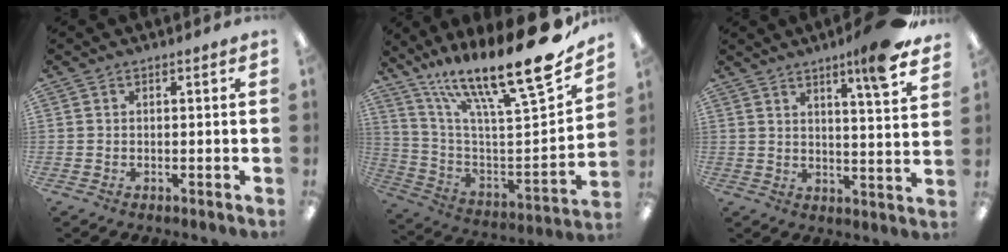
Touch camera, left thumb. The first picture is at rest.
{"total": 23.9, "force": [18.6, 3.4, 14.7], "torque": [-0.221, -0.146, 0.294]}
{"total": 8.9, "force": [6.5, 0.4, 6.0], "torque": [-0.085, -0.042, 0.101]}